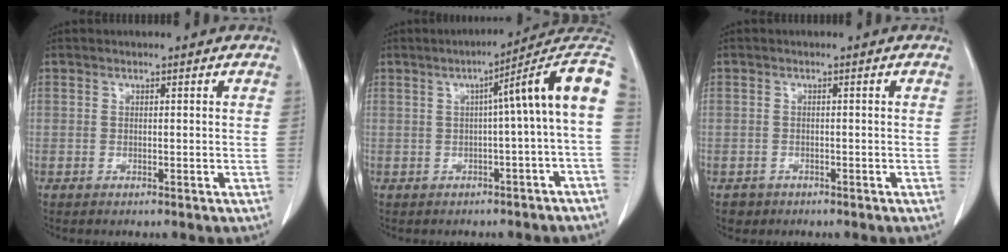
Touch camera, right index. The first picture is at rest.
{"total": 10.4, "force": [0.8, -0.5, 10.4], "torque": [-0.127, 0.038, 0.001]}
{"total": 1.6, "force": [-0.9, 1.3, -0.2], "torque": [-0.003, 0.006, -0.012]}